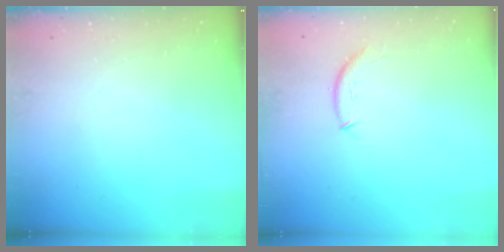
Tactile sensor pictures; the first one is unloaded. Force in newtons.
{"total": 6.6, "press": 6.6, "slide": 1.0}